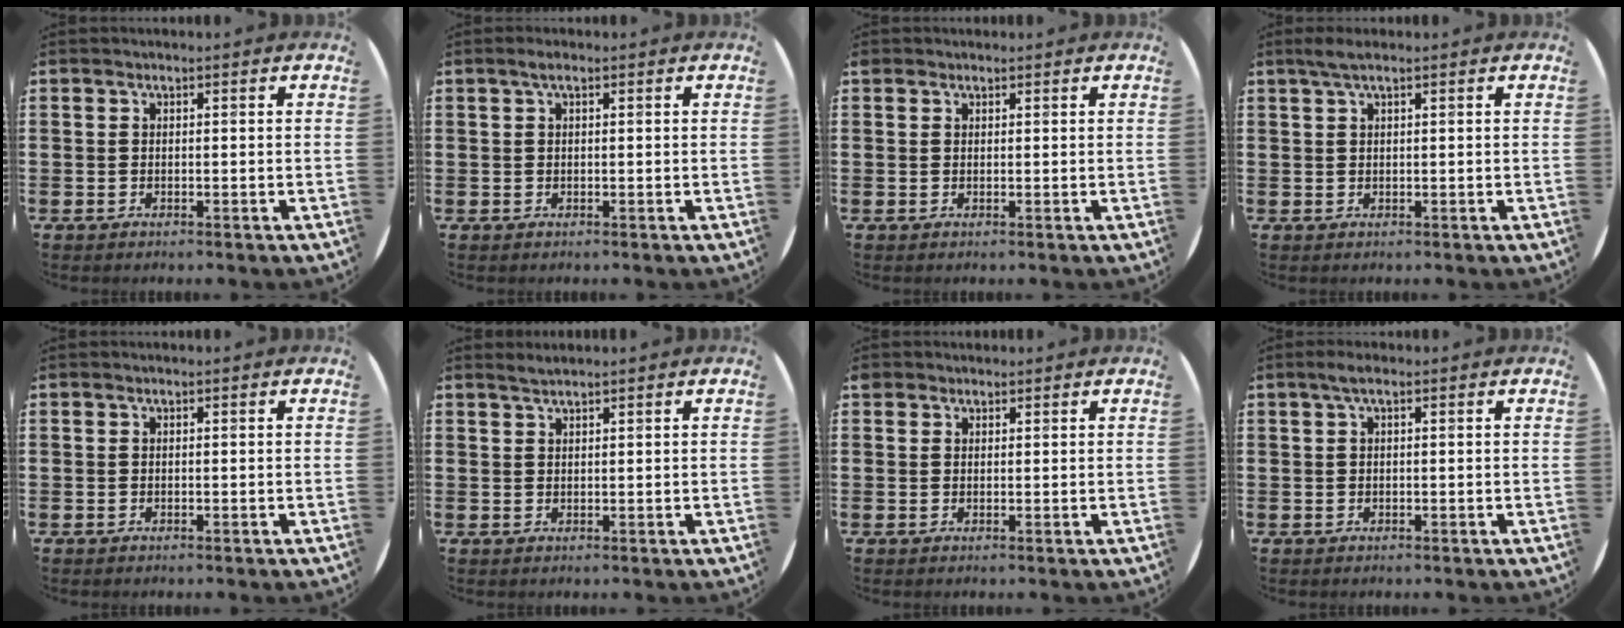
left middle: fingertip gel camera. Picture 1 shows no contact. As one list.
[{"total": 1.0, "force": [0.4, 0.3, 0.8], "torque": [-0.016, 0.005, 0.006]}, {"total": 0.7, "force": [0.6, 0.3, -0.1], "torque": [0.010, 0.000, 0.010]}, {"total": 1.8, "force": [1.2, 0.2, 1.4], "torque": [-0.027, 0.006, 0.019]}, {"total": 0.0}, {"total": 1.2, "force": [1.2, -0.1, 0.3], "torque": [-0.005, 0.001, 0.022]}, {"total": 1.1, "force": [1.0, 0.5, 0.0], "torque": [-0.001, 0.003, 0.019]}, {"total": 1.4, "force": [0.6, 0.2, 1.3], "torque": [-0.025, 0.006, 0.008]}]